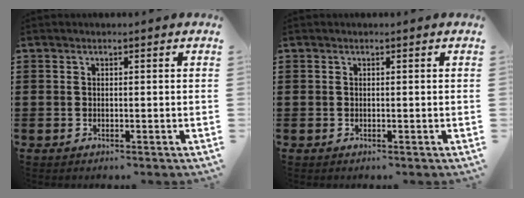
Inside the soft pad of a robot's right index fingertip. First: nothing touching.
{"total": 0.0}